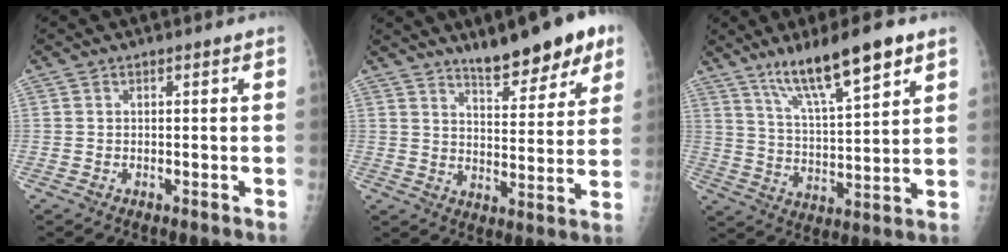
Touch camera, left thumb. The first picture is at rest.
{"total": 14.0, "force": [9.7, 4.1, 9.1], "torque": [-0.095, -0.049, 0.147]}
{"total": 14.4, "force": [9.4, 2.8, 10.6], "torque": [-0.172, -0.042, 0.170]}